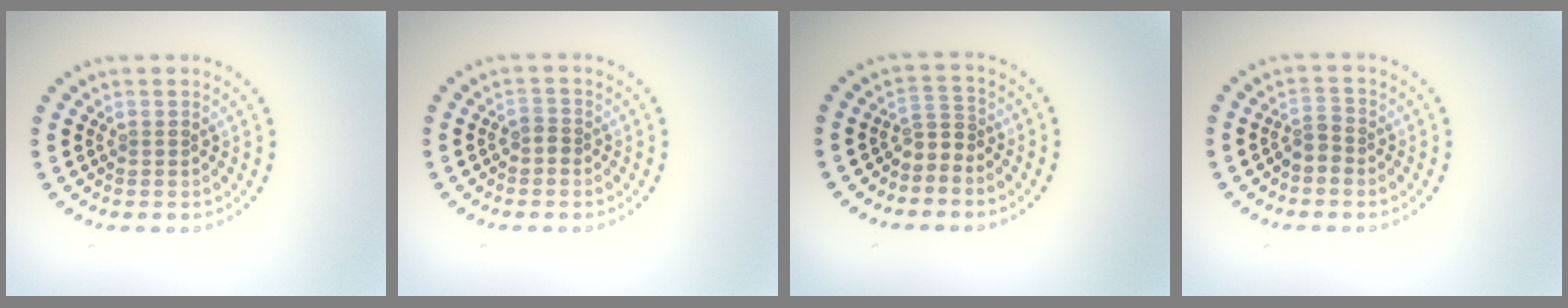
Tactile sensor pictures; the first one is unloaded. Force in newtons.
{"total": 1.1, "press": 0.9, "slide": 0.6}
{"total": 1.8, "press": 1.1, "slide": 1.4}
{"total": 1.6, "press": 1.2, "slide": 1.1}